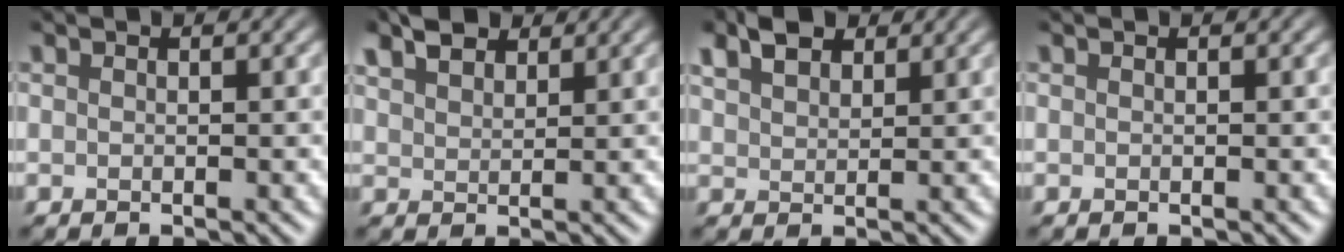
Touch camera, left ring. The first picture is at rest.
{"total": 3.1, "force": [2.4, 1.3, 1.3], "torque": [-0.037, 0.014, 0.047]}
{"total": 3.1, "force": [2.1, 1.6, 1.6], "torque": [-0.042, 0.012, 0.041]}
{"total": 0.0}